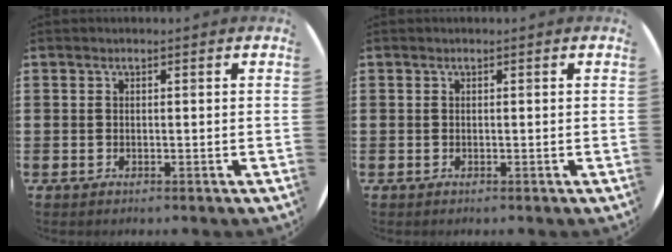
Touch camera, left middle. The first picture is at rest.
{"total": 0.0}